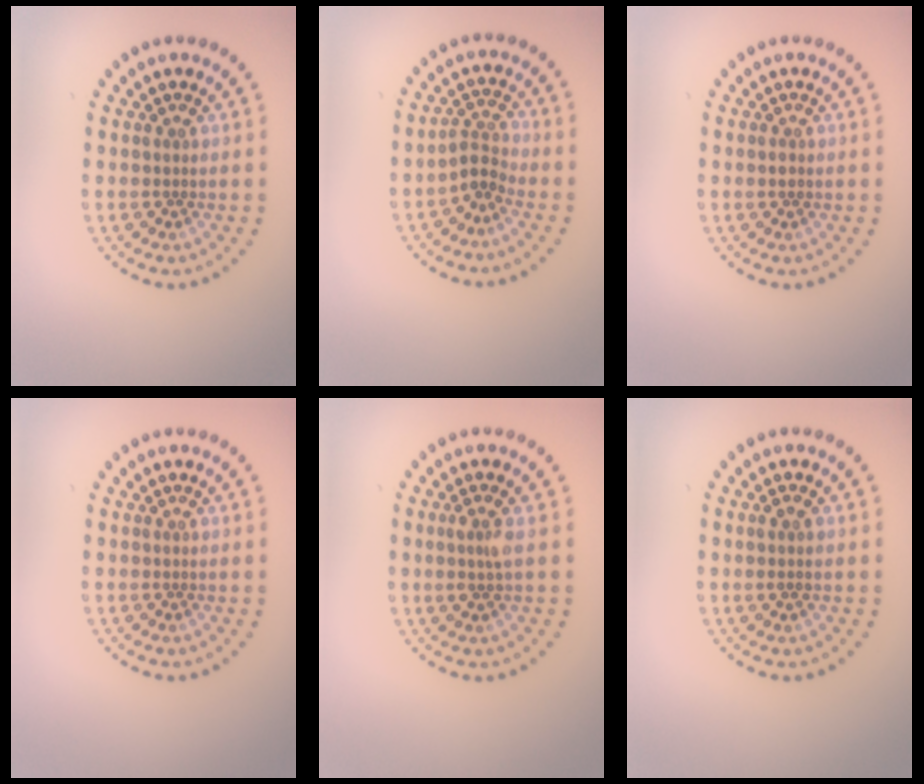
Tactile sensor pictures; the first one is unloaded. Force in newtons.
{"total": 2.4, "press": 1.7, "slide": 1.6}
{"total": 1.0, "press": 1.0, "slide": 0.0}
{"total": 0.0}
{"total": 1.7, "press": 1.4, "slide": 0.9}
{"total": 1.1, "press": 1.0, "slide": 0.5}